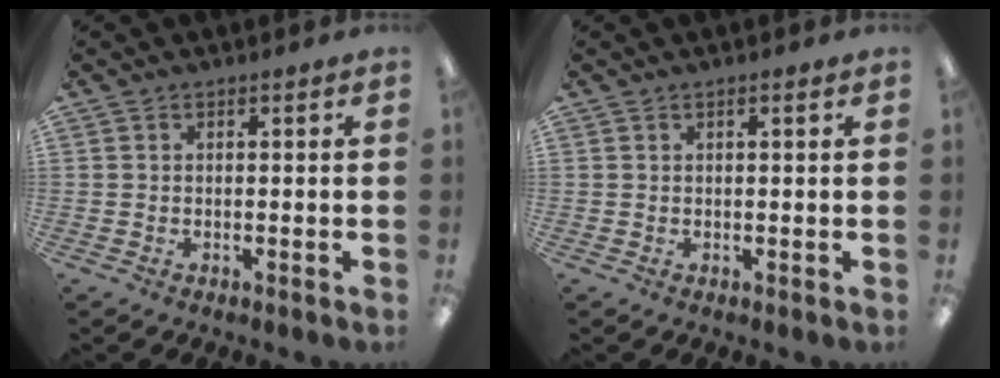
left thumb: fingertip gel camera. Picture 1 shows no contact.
{"total": 1.2, "force": [0.6, 0.2, 1.0], "torque": [-0.020, 0.002, 0.010]}